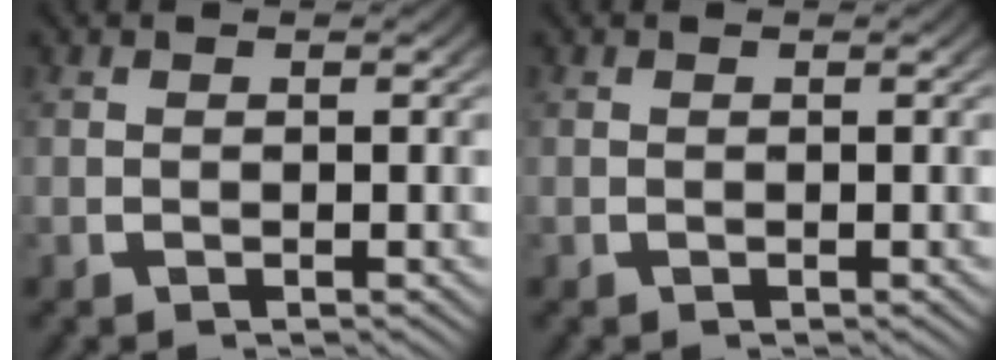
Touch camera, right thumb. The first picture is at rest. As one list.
[{"total": 0.0}]